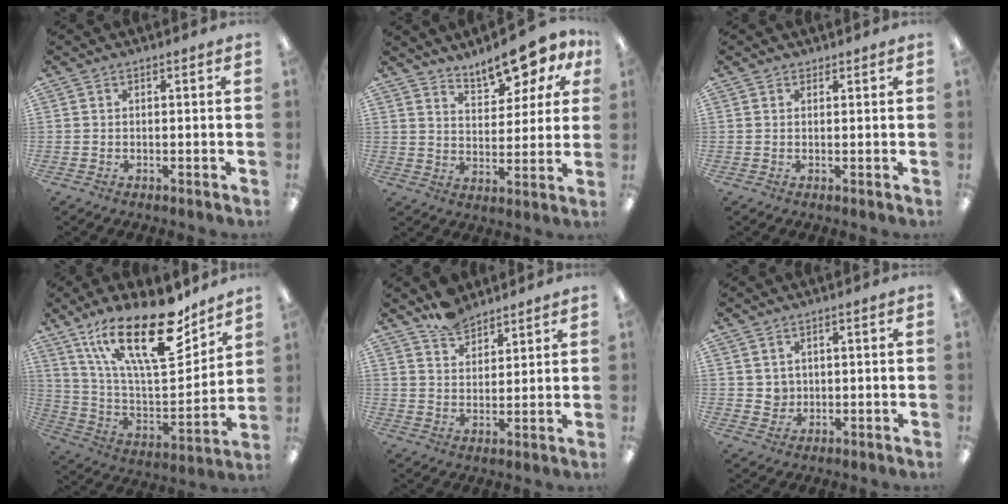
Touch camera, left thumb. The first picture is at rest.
{"total": 10.5, "force": [9.0, 3.6, 4.1], "torque": [-0.056, -0.061, 0.162]}
{"total": 0.9, "force": [0.9, 0.3, 0.0], "torque": [0.000, -0.001, 0.017]}
{"total": 25.2, "force": [15.9, 9.0, 17.4], "torque": [-0.299, -0.101, 0.270]}
{"total": 6.8, "force": [5.9, 2.9, 1.6], "torque": [-0.031, -0.035, 0.112]}
{"total": 2.9, "force": [1.5, 2.4, 0.0], "torque": [0.000, -0.003, 0.027]}